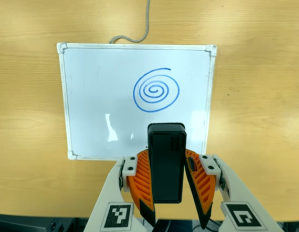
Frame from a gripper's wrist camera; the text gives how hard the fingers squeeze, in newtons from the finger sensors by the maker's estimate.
{"total": 7.1, "left": 6.1, "right": 8.1}